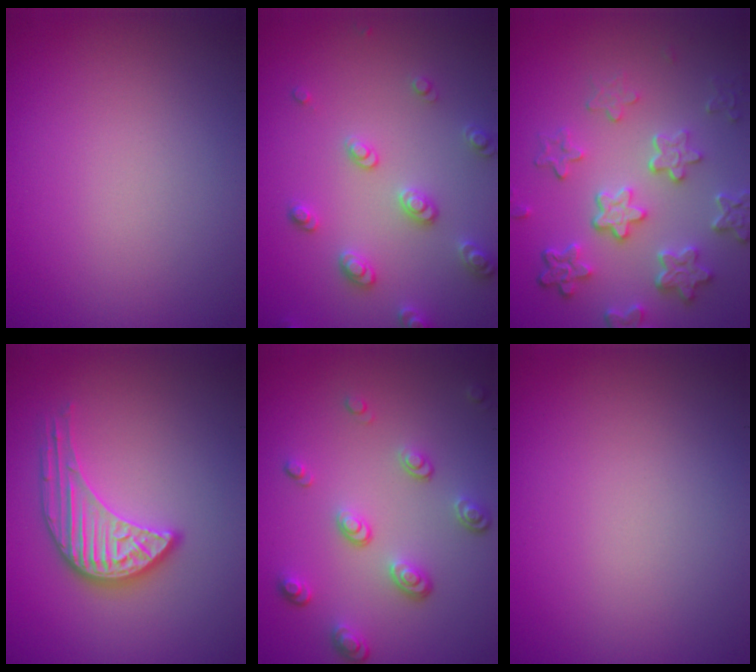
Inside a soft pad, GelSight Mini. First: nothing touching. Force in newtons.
{"total": 2.9, "press": 2.9, "slide": 0.5}
{"total": 5.9, "press": 4.4, "slide": 4.0}
{"total": 3.7, "press": 3.4, "slide": 1.5}
{"total": 3.5, "press": 2.5, "slide": 2.4}
{"total": 0.0}